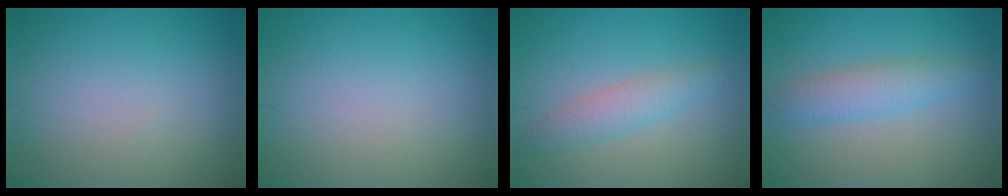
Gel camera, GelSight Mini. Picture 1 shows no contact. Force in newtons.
{"total": 0.0}
{"total": 2.4, "press": 2.4, "slide": 0.0}
{"total": 3.2, "press": 3.2, "slide": 0.1}